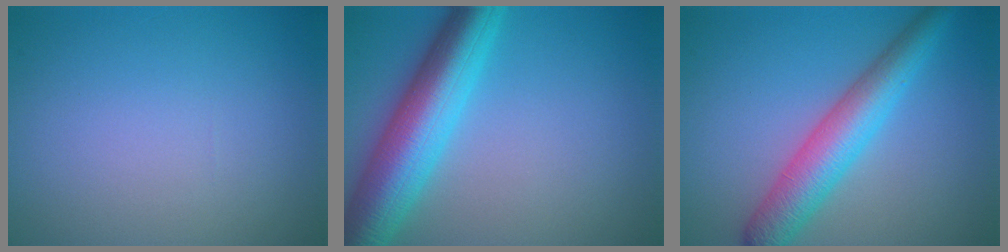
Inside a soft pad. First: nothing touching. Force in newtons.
{"total": 8.5, "press": 8.5, "slide": 0.2}
{"total": 5.4, "press": 5.4, "slide": 0.1}